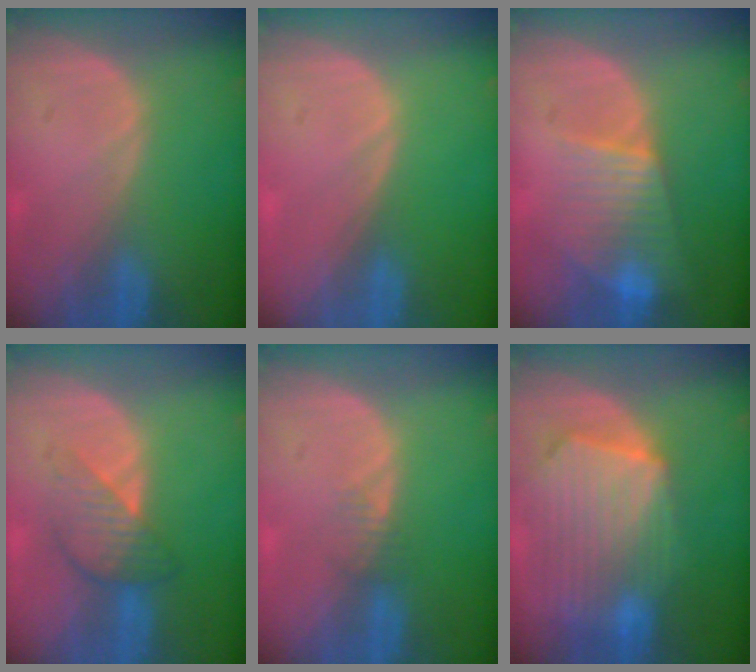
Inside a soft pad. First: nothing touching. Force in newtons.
{"total": 0.0}
{"total": 7.5, "press": 7.0, "slide": 2.5}
{"total": 4.8, "press": 4.8, "slide": 0.3}
{"total": 1.5, "press": 1.5, "slide": 0.2}
{"total": 10.9, "press": 9.5, "slide": 5.2}